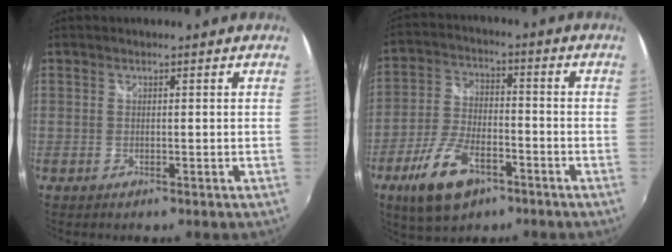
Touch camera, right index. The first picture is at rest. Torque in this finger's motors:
{"motor_torque": [0.89, -0.82, 0.52, 0.07]}